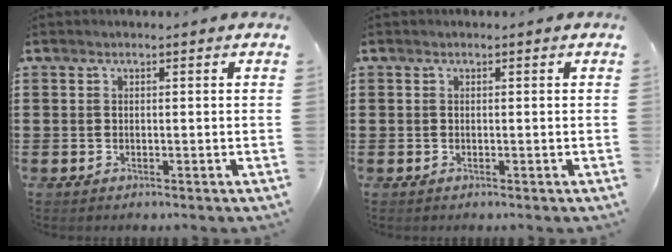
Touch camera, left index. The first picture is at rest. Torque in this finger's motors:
{"motor_torque": [-0.05, 0.01, -0.16, -0.04]}